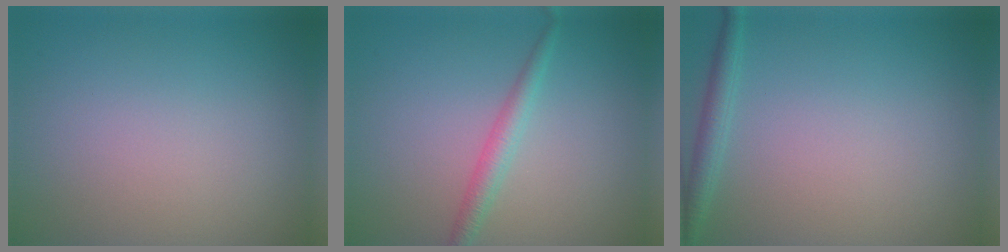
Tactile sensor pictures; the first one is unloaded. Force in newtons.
{"total": 2.1, "press": 2.1, "slide": 0.0}
{"total": 1.8, "press": 1.8, "slide": 0.1}